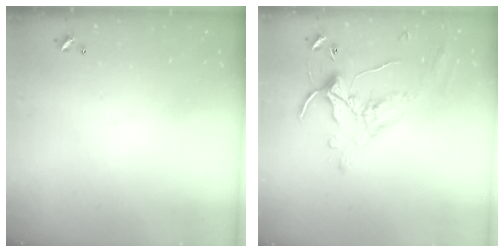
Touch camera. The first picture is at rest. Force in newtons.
{"total": 0.9, "press": 0.1, "slide": 0.9}